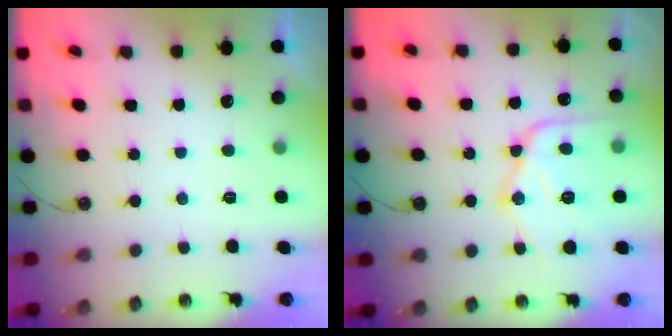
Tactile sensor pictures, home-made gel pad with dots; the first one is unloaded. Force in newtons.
{"total": 17.2, "press": 17.1, "slide": 1.7}